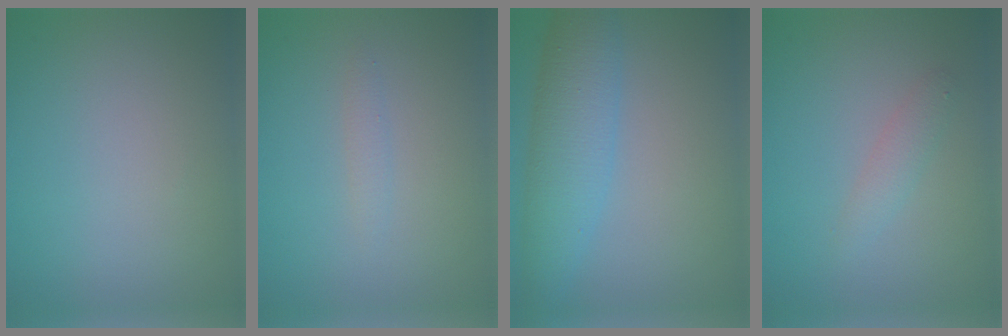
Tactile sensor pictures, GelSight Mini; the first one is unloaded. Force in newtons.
{"total": 0.8, "press": 0.8, "slide": 0.0}
{"total": 5.1, "press": 5.1, "slide": 0.3}
{"total": 1.5, "press": 1.5, "slide": 0.0}